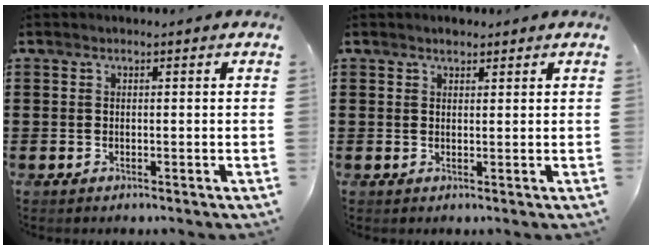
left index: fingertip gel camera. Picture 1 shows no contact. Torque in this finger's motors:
{"motor_torque": [0.44, -0.42, 0.03, 0.00]}